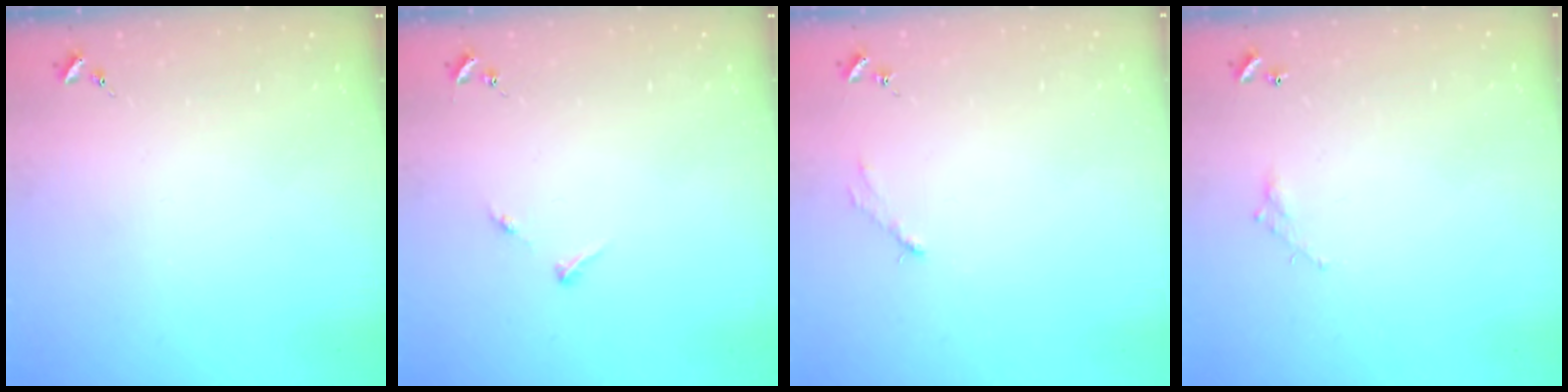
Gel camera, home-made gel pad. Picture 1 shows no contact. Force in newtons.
{"total": 5.2, "press": 5.2, "slide": 0.6}
{"total": 2.6, "press": 2.6, "slide": 0.3}
{"total": 3.5, "press": 3.5, "slide": 0.2}